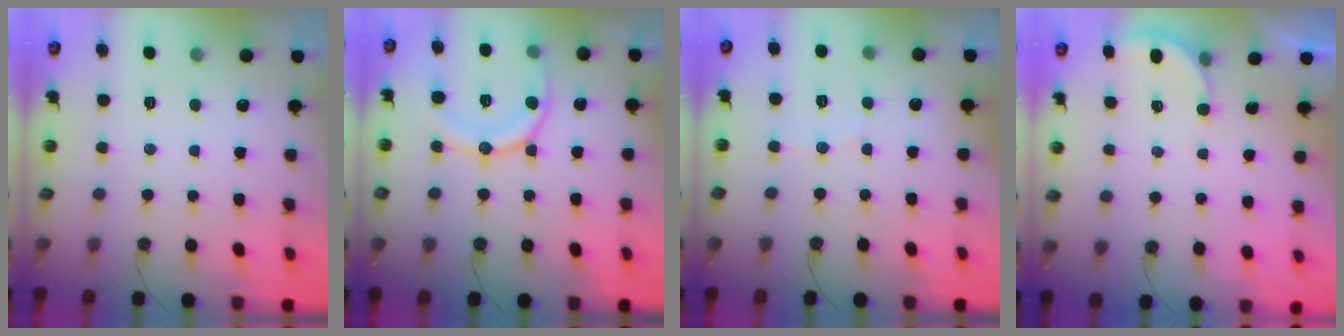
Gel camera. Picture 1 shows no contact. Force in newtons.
{"total": 14.2, "press": 14.1, "slide": 1.5}
{"total": 4.5, "press": 4.2, "slide": 1.6}
{"total": 2.0, "press": 2.0, "slide": 0.1}